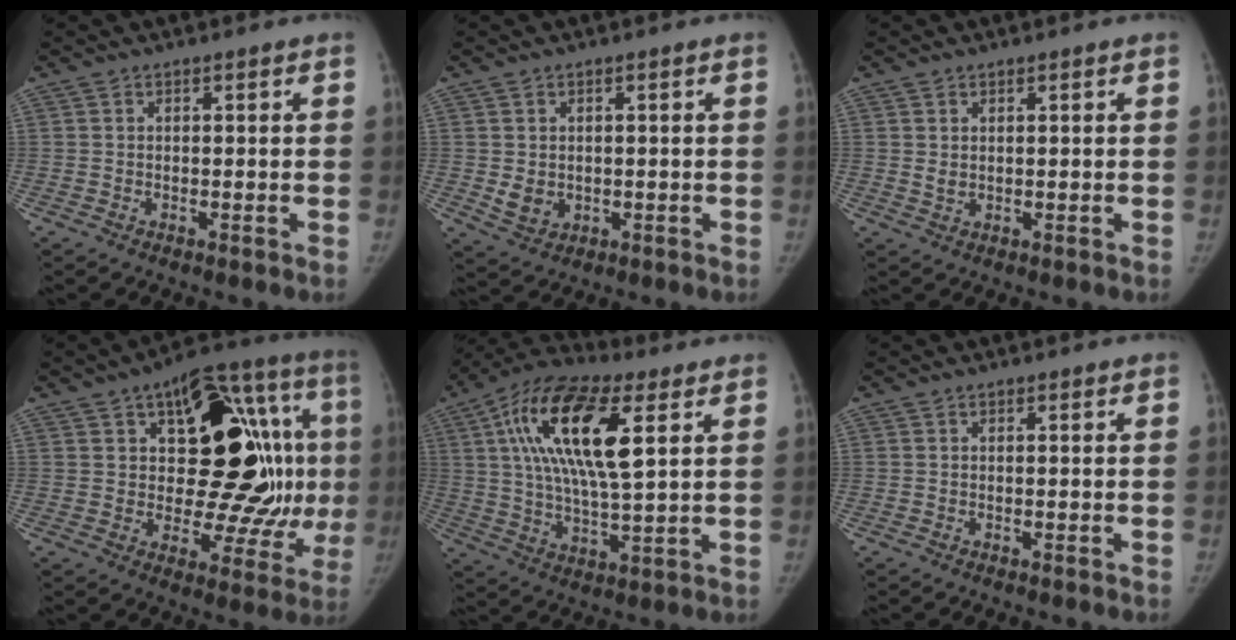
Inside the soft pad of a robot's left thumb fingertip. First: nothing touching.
{"total": 4.4, "force": [-0.2, 3.7, 2.3], "torque": [-0.025, 0.003, 0.010]}
{"total": 1.8, "force": [0.5, 1.4, 1.1], "torque": [-0.015, -0.001, 0.014]}
{"total": 29.0, "force": [4.3, 14.1, 25.0], "torque": [-0.300, 0.027, 0.069]}
{"total": 20.5, "force": [6.8, 7.6, 17.8], "torque": [-0.327, -0.005, 0.113]}
{"total": 0.0}